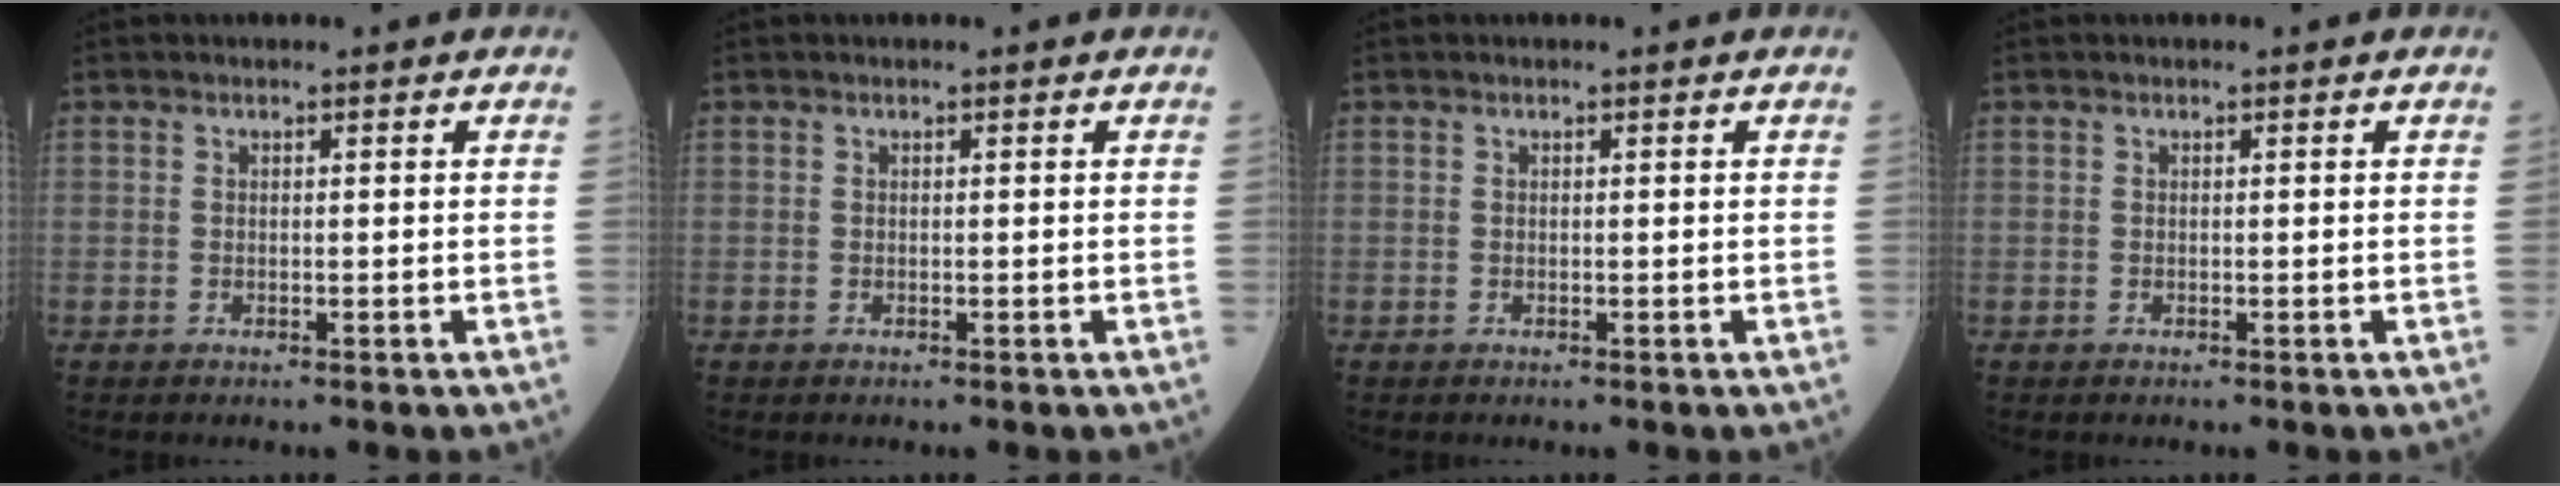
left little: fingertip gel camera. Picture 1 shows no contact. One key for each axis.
{"total": 0.0}
{"total": 0.0}
{"total": 0.0}